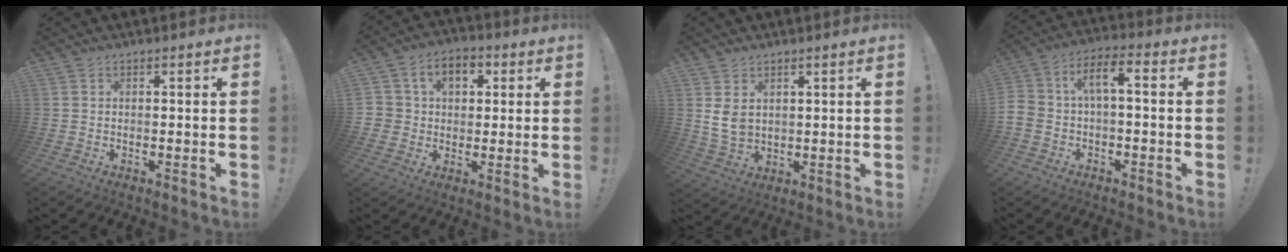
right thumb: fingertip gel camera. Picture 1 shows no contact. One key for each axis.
{"total": 8.4, "fx": 2.0, "fy": 7.1, "fz": 4.1, "tx": -0.064, "ty": 0.000, "tz": 0.042}
{"total": 6.7, "fx": 2.7, "fy": 4.7, "fz": 4.0, "tx": -0.071, "ty": -0.010, "tz": 0.053}
{"total": 7.2, "fx": -1.6, "fy": 4.0, "fz": 5.7, "tx": -0.119, "ty": 0.021, "tz": -0.027}